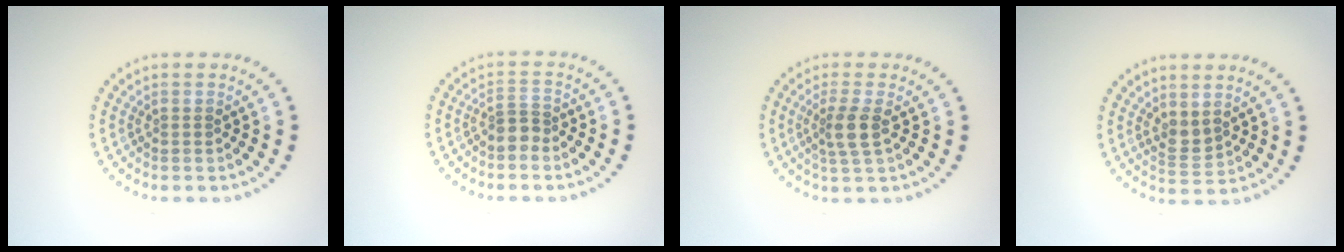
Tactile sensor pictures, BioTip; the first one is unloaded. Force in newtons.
{"total": 1.9, "press": 1.5, "slide": 1.1}
{"total": 2.4, "press": 2.0, "slide": 1.4}
{"total": 1.7, "press": 1.5, "slide": 0.7}